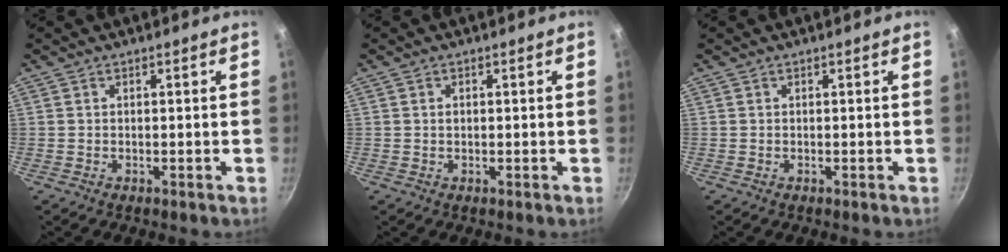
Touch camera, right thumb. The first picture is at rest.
{"total": 1.0, "force": [0.2, 0.7, 0.7], "torque": [-0.012, 0.003, 0.002]}
{"total": 0.0}